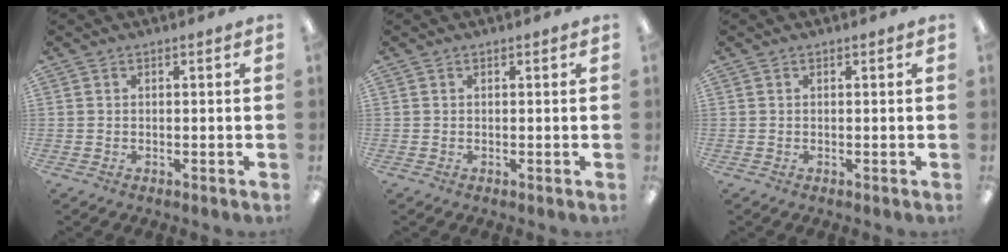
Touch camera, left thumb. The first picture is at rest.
{"total": 0.0}
{"total": 0.0}